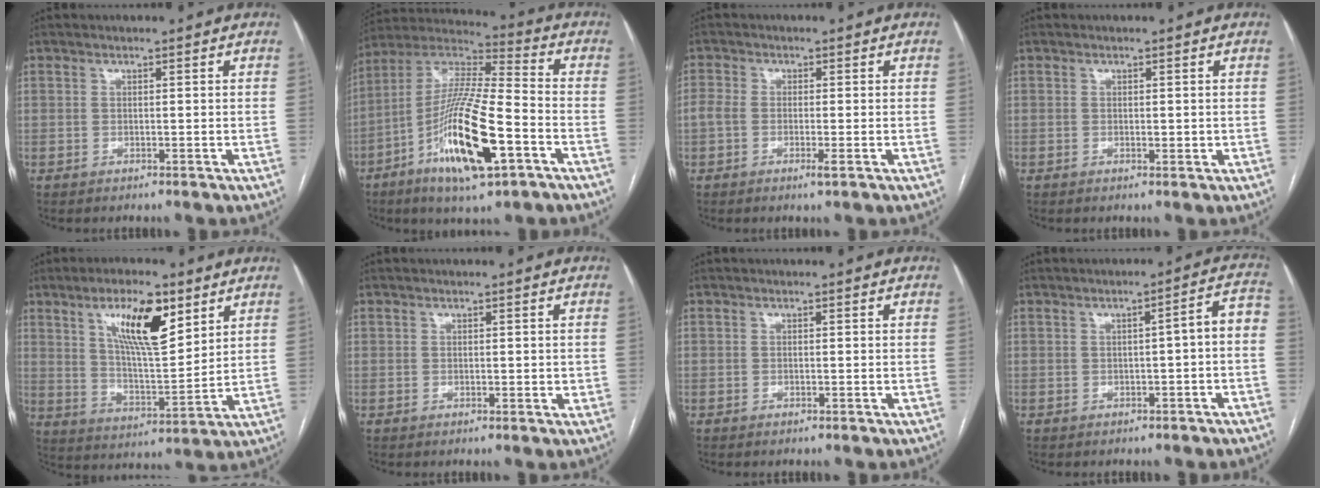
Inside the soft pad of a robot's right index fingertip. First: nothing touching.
{"total": 18.7, "force": [-7.4, 3.0, 16.9], "torque": [-0.340, -0.016, -0.133]}
{"total": 3.5, "force": [-1.4, 1.2, 3.0], "torque": [-0.062, 0.000, -0.027]}
{"total": 0.8, "force": [-0.1, 0.4, 0.7], "torque": [-0.008, -0.001, -0.001]}
{"total": 12.6, "force": [6.6, 3.3, 10.2], "torque": [-0.180, 0.001, 0.119]}
{"total": 1.2, "force": [0.1, 0.9, 0.8], "torque": [-0.006, 0.001, 0.002]}
{"total": 0.0}
{"total": 4.5, "force": [-0.8, 0.5, 4.4], "torque": [-0.048, 0.020, -0.011]}